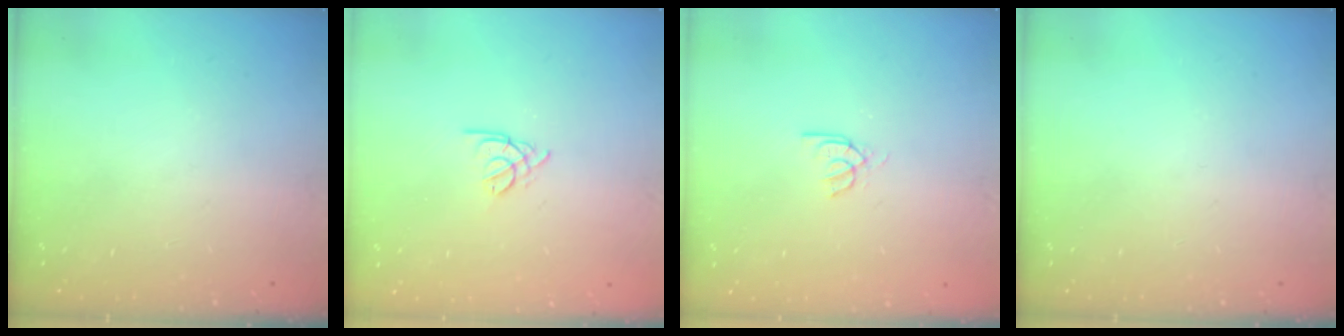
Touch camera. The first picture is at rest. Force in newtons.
{"total": 1.8, "press": 1.7, "slide": 0.5}
{"total": 2.9, "press": 2.9, "slide": 0.3}
{"total": 0.0}